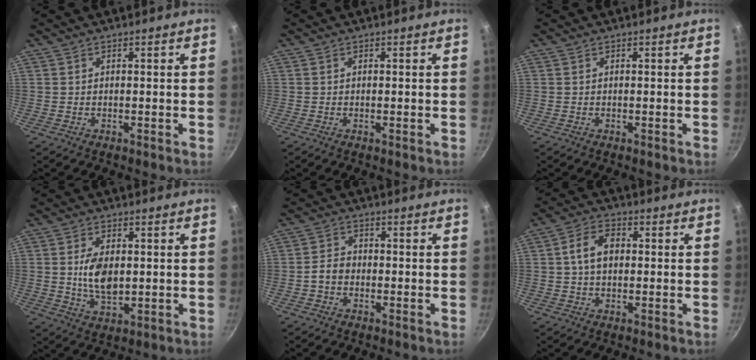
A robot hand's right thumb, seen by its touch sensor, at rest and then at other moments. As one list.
[{"total": 0.0}, {"total": 0.0}, {"total": 7.9, "force": [0.5, 4.6, 6.4], "torque": [-0.107, -0.011, 0.011]}, {"total": 3.4, "force": [-1.1, 2.6, 1.8], "torque": [-0.023, 0.021, -0.026]}, {"total": 6.6, "force": [0.5, 4.6, 4.7], "torque": [-0.072, 0.017, 0.002]}]